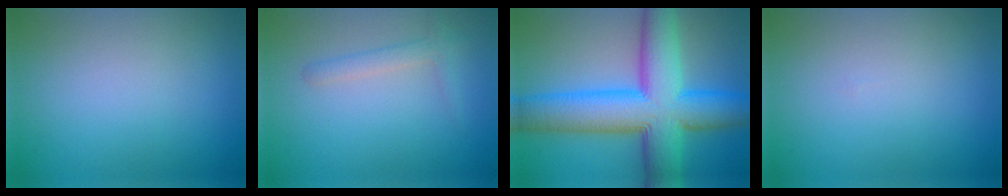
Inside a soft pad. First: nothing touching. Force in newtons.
{"total": 1.7, "press": 1.7, "slide": 0.1}
{"total": 12.8, "press": 12.8, "slide": 0.2}
{"total": 0.0}